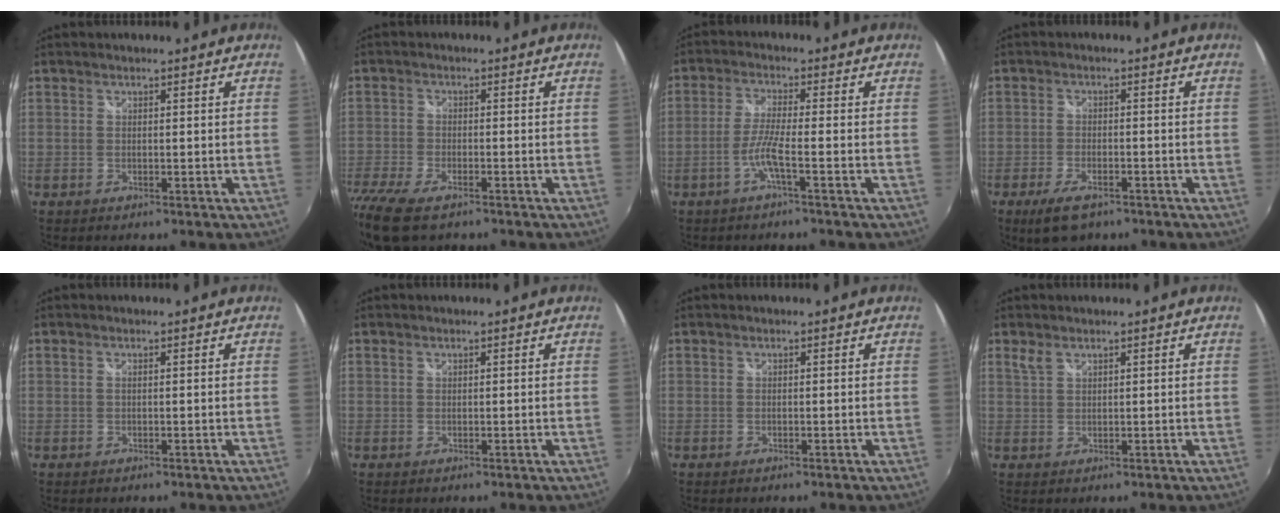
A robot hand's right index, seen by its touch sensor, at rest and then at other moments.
{"total": 13.9, "force": [-10.0, 5.3, 8.1], "torque": [-0.200, -0.063, -0.181]}
{"total": 4.4, "force": [-2.1, -0.6, 3.8], "torque": [-0.088, -0.002, -0.042]}
{"total": 6.6, "force": [-4.5, 2.7, 4.0], "torque": [-0.100, -0.015, -0.076]}
{"total": 0.0}
{"total": 0.0}
{"total": 0.0}
{"total": 1.7, "force": [1.2, 0.6, 1.0], "torque": [-0.020, 0.002, 0.025]}